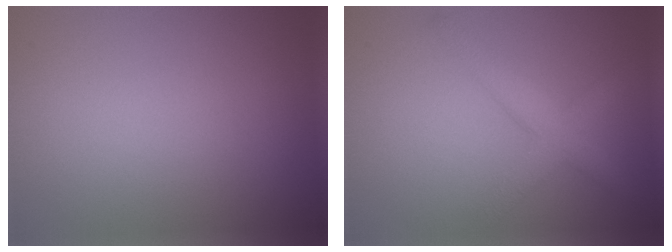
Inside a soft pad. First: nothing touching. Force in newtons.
{"total": 3.2, "press": 3.2, "slide": 0.1}